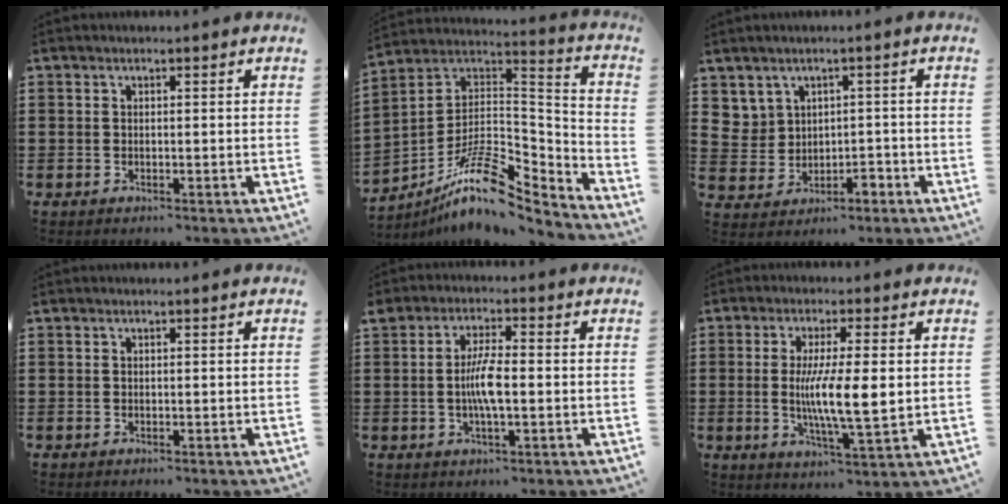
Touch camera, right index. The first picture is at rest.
{"total": 12.9, "force": [-8.2, 4.9, 8.7], "torque": [-0.162, 0.009, -0.152]}
{"total": 3.5, "force": [1.1, 3.3, 0.8], "torque": [-0.033, 0.002, 0.018]}
{"total": 0.0}
{"total": 5.1, "force": [-0.5, 1.2, 4.9], "torque": [-0.102, -0.003, -0.015]}
{"total": 8.0, "force": [0.1, 1.6, 7.9], "torque": [-0.142, 0.000, 0.001]}